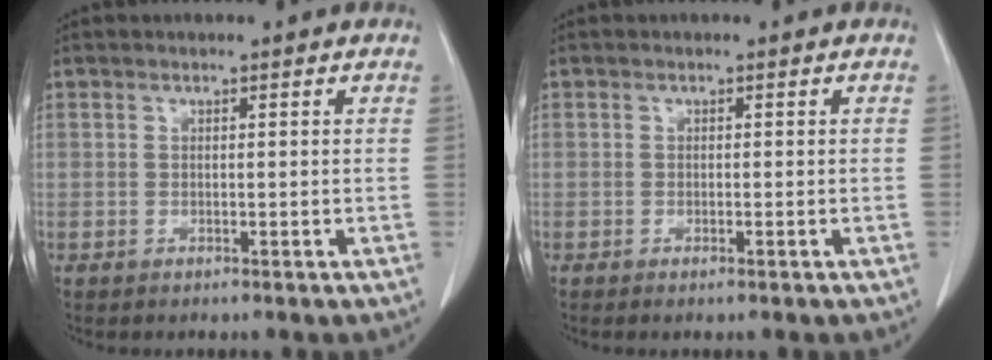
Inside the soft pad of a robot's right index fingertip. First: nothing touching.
{"total": 0.8, "force": [-0.5, 0.0, 0.6], "torque": [-0.015, -0.002, -0.005]}